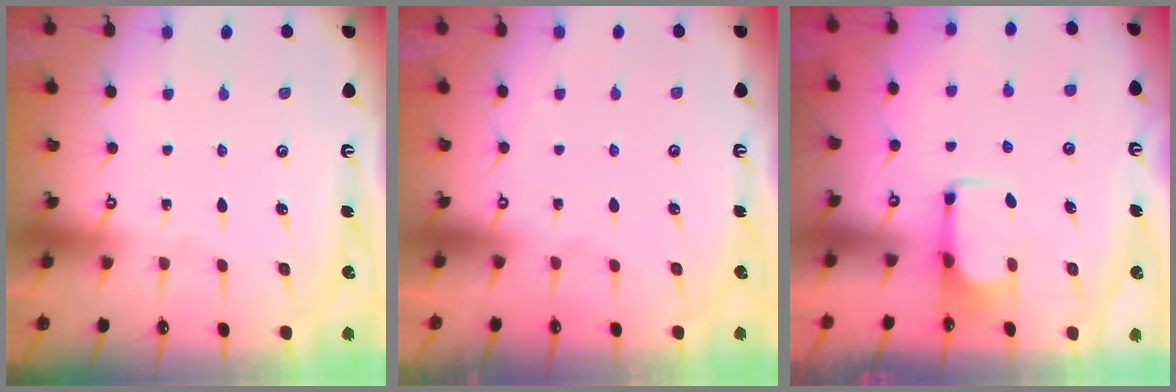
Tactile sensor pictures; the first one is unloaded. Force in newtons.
{"total": 1.3, "press": 1.1, "slide": 0.8}
{"total": 2.6, "press": 2.5, "slide": 0.9}